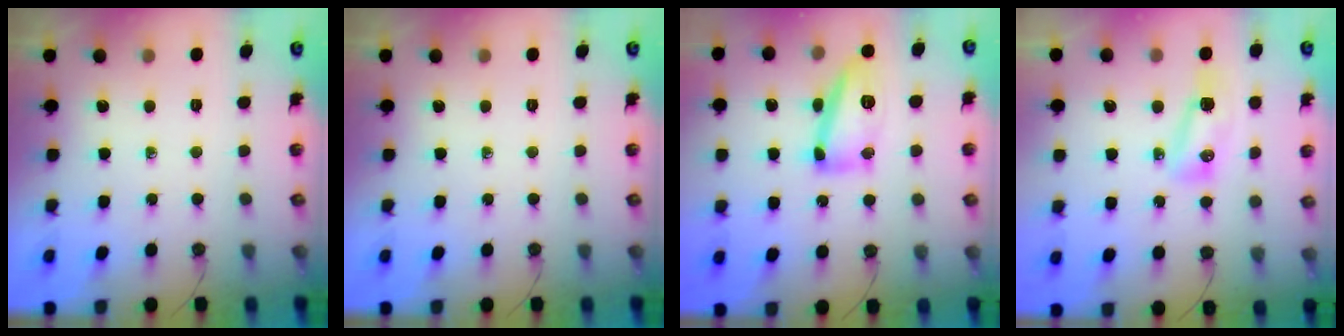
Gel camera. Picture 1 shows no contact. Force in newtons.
{"total": 0.0}
{"total": 13.2, "press": 13.2, "slide": 1.3}
{"total": 7.8, "press": 7.7, "slide": 1.1}